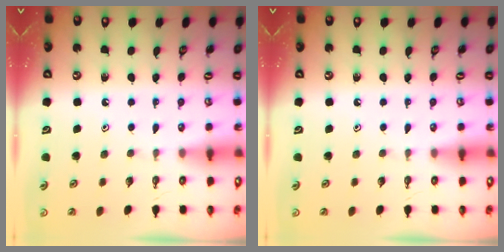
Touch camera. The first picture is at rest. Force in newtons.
{"total": 0.0}